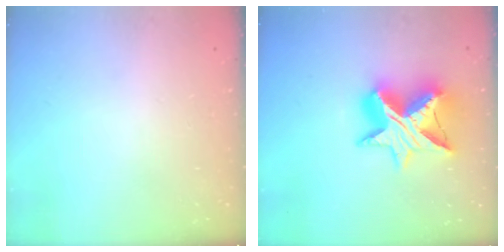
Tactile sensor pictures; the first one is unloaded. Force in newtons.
{"total": 16.8, "press": 16.8, "slide": 1.0}